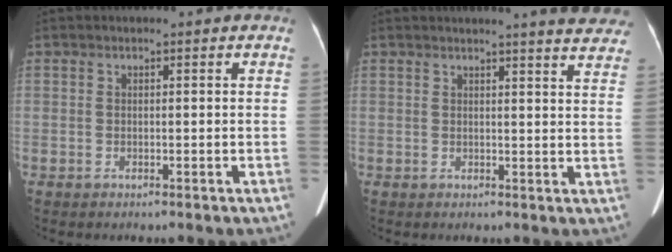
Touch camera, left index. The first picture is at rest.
{"total": 12.2, "force": [11.2, 1.0, 4.6], "torque": [-0.040, -0.029, 0.104]}